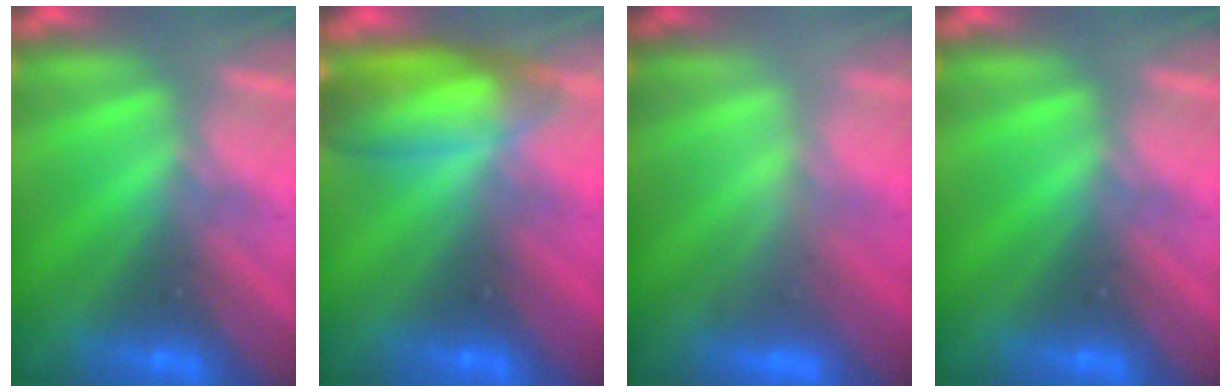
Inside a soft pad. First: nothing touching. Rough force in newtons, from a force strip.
{"total": 7.2}
{"total": 2.2}
{"total": 0.0}